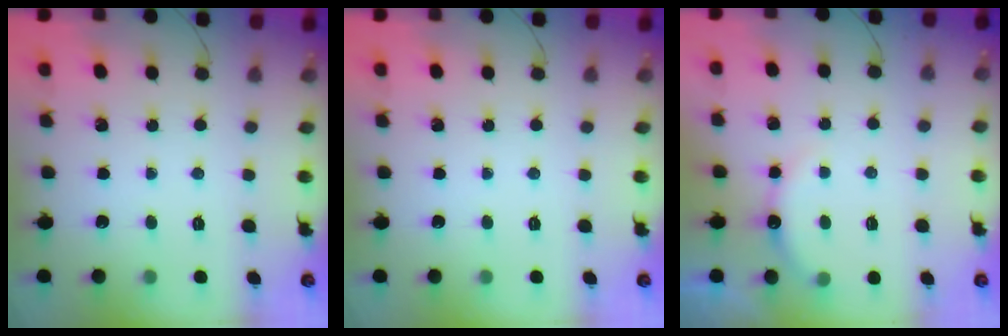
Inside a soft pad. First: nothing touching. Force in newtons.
{"total": 0.0}
{"total": 5.8, "press": 5.7, "slide": 1.1}